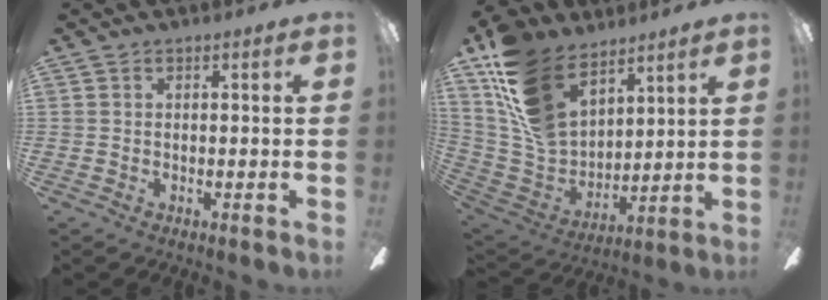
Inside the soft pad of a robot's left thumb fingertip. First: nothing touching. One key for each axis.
{"total": 19.2, "fx": 12.0, "fy": 11.4, "fz": 9.7, "tx": -0.224, "ty": -0.062, "tz": 0.229}